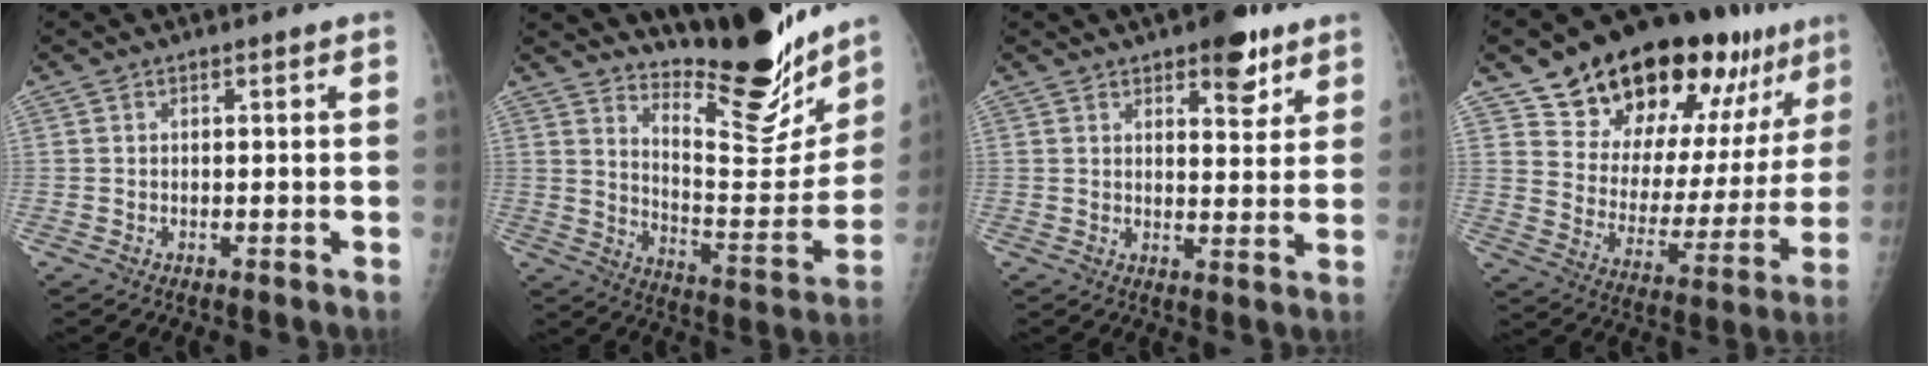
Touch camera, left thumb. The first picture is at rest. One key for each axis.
{"total": 20.5, "fx": 17.0, "fy": 4.9, "fz": 10.4, "tx": -0.113, "ty": -0.138, "tz": 0.255}
{"total": 7.8, "fx": 4.9, "fy": 3.3, "fz": 5.1, "tx": -0.042, "ty": -0.024, "tz": 0.063}
{"total": 25.4, "fx": 17.5, "fy": 11.4, "fz": 14.5, "tx": -0.183, "ty": -0.069, "tz": 0.264}